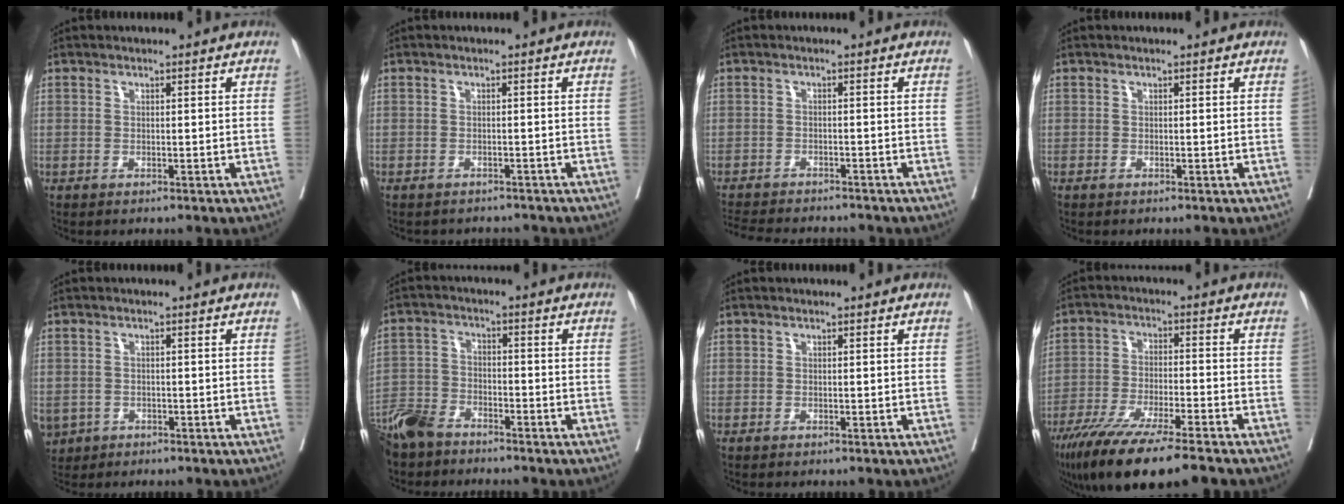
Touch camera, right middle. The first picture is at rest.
{"total": 4.2, "force": [-4.0, 1.4, 0.2], "torque": [0.001, -0.002, -0.048]}
{"total": 11.0, "force": [-10.1, 2.3, 3.8], "torque": [-0.068, -0.007, -0.139]}
{"total": 0.0}
{"total": 5.9, "force": [-2.9, 4.8, 1.7], "torque": [-0.045, -0.002, -0.042]}
{"total": 7.6, "force": [-6.5, 2.8, 2.5], "torque": [-0.056, -0.018, -0.130]}
{"total": 0.0}
{"total": 14.4, "force": [-11.0, 1.1, 9.2], "torque": [-0.162, -0.040, -0.185]}